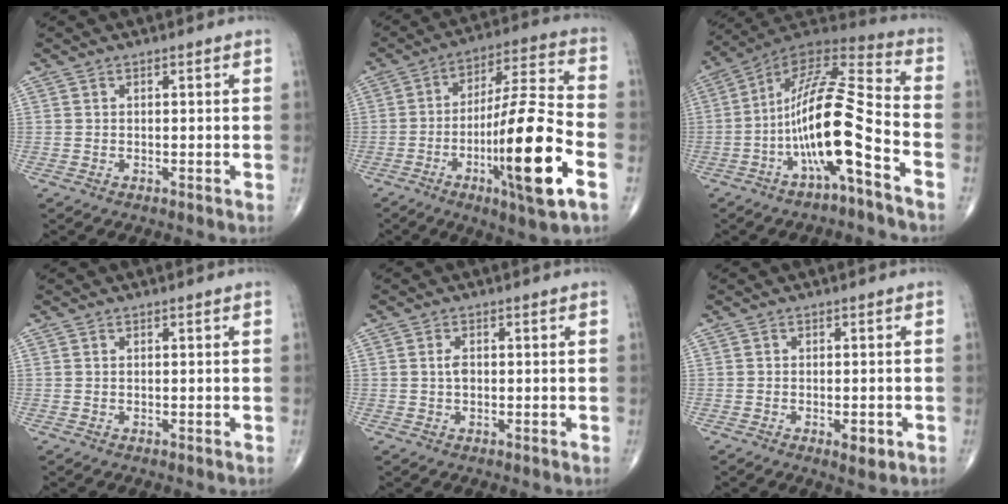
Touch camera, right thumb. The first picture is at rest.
{"total": 20.6, "force": [-6.9, 3.1, 19.2], "torque": [-0.341, 0.020, -0.109]}
{"total": 17.7, "force": [-6.4, 3.5, 16.1], "torque": [-0.309, 0.073, -0.113]}
{"total": 0.0}
{"total": 1.9, "force": [0.1, 1.1, 1.5], "torque": [-0.026, 0.000, -0.001]}
{"total": 3.0, "force": [-1.2, 1.3, 2.4], "torque": [-0.029, -0.002, -0.013]}